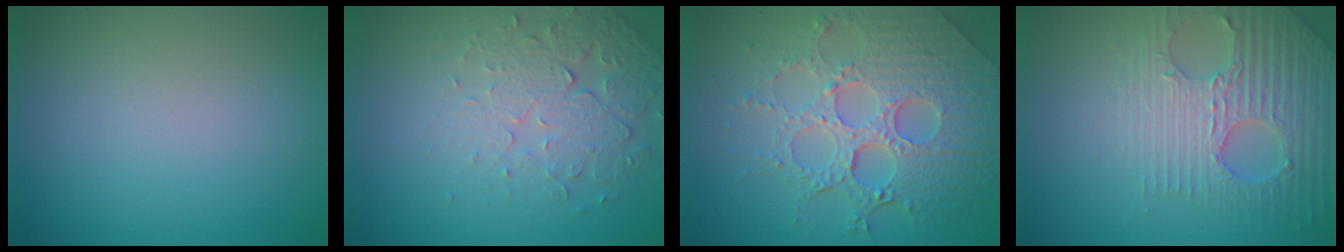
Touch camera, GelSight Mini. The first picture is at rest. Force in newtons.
{"total": 5.0, "press": 3.3, "slide": 3.7}
{"total": 8.3, "press": 6.0, "slide": 5.7}
{"total": 4.5, "press": 4.3, "slide": 1.1}